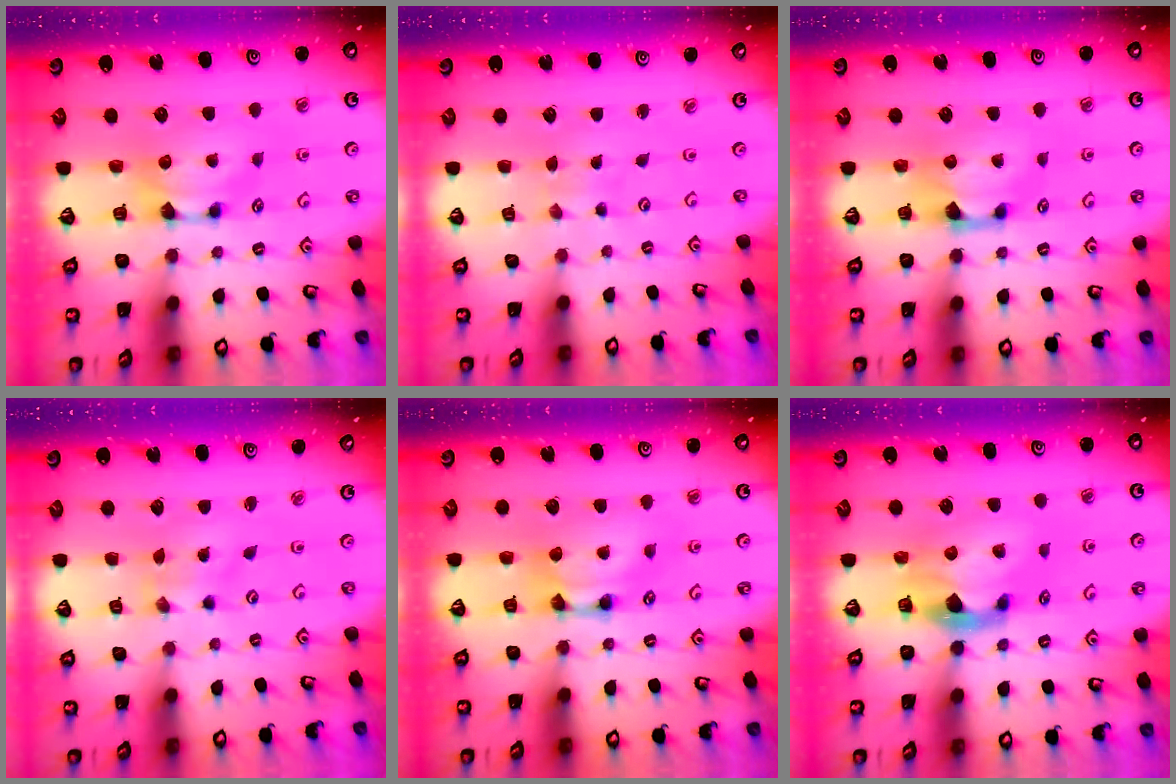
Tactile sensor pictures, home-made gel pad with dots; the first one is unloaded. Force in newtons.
{"total": 4.8, "press": 4.8, "slide": 0.2}
{"total": 0.7, "press": 0.2, "slide": 0.7}
{"total": 4.0, "press": 3.9, "slide": 0.8}
{"total": 2.1, "press": 2.1, "slide": 0.1}
{"total": 3.0, "press": 2.6, "slide": 1.5}